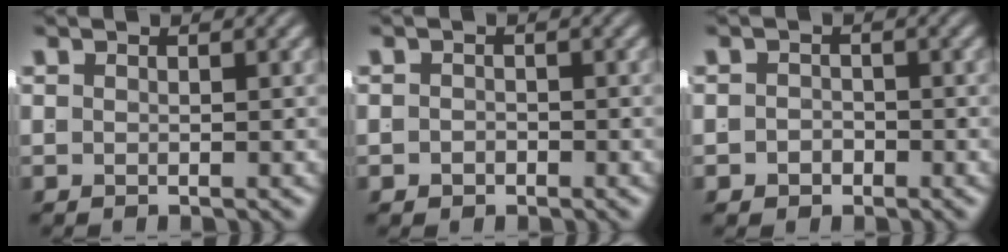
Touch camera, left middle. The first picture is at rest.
{"total": 1.1, "force": [-0.8, 0.6, 0.0], "torque": [-0.001, -0.013, -0.008]}
{"total": 1.7, "force": [-1.2, 1.2, 0.1], "torque": [-0.001, -0.013, -0.017]}